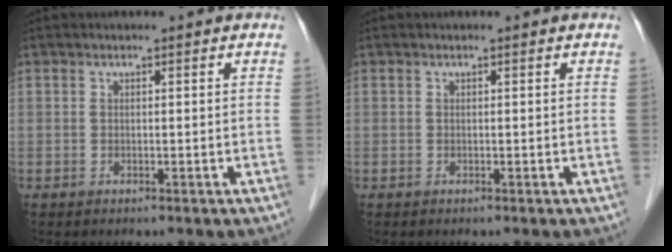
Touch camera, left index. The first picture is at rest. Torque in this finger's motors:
{"motor_torque": [0.00, 0.00, 0.00, 0.00]}